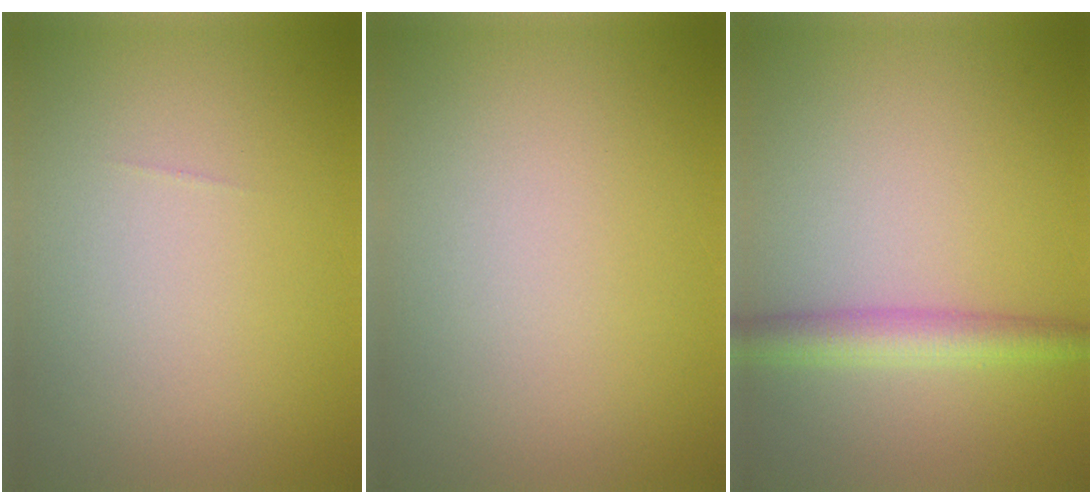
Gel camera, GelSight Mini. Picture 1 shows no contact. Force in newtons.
{"total": 0.0}
{"total": 3.4, "press": 3.4, "slide": 0.1}